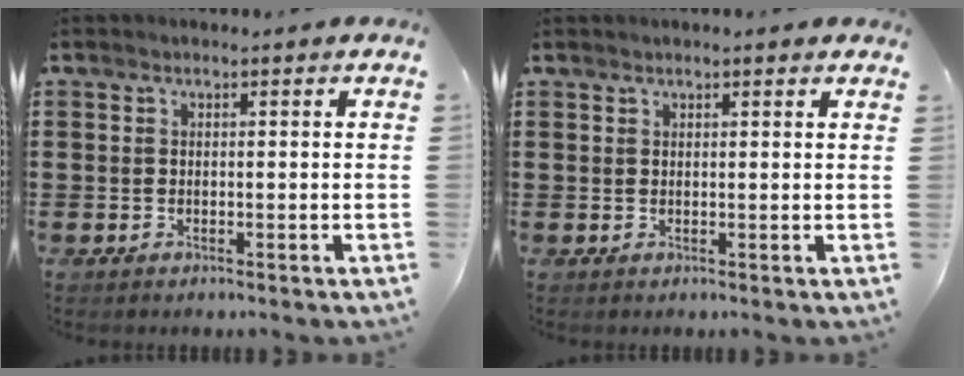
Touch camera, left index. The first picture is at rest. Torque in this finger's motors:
{"motor_torque": [0.68, -0.60, 0.59, 0.05]}